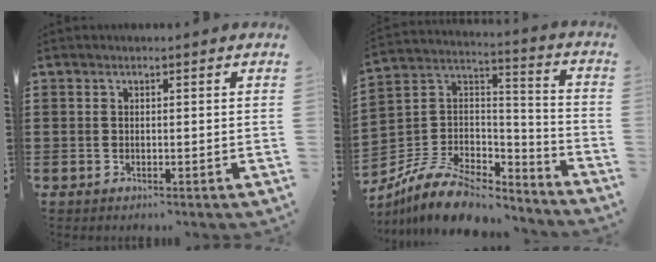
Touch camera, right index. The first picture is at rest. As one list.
[{"total": 10.8, "force": [-8.3, 4.8, 4.8], "torque": [-0.108, 0.026, -0.161]}]